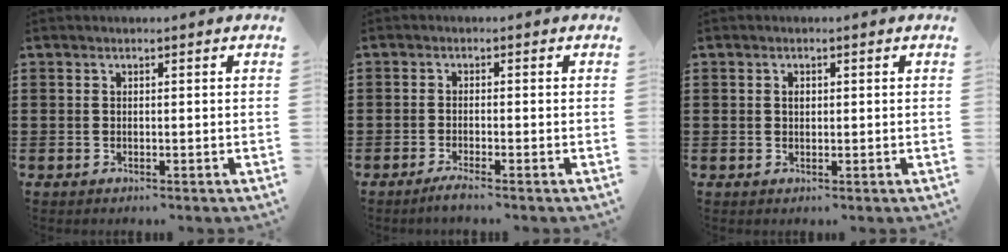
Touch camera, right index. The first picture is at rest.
{"total": 1.6, "force": [-1.3, -0.1, 1.0], "torque": [-0.023, -0.005, -0.025]}
{"total": 1.0, "force": [0.2, 0.6, 0.8], "torque": [-0.017, 0.003, 0.003]}